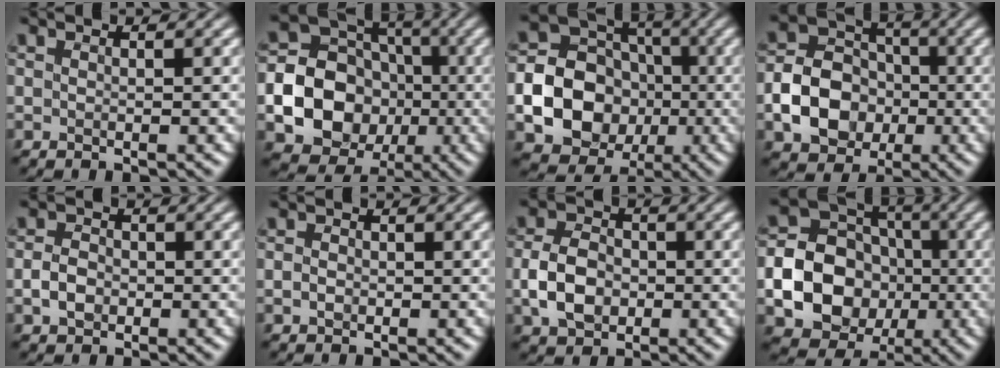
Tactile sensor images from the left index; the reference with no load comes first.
{"total": 17.0, "force": [-3.5, 15.5, 6.2], "torque": [-0.146, -0.027, -0.077]}
{"total": 14.9, "force": [-2.9, 13.3, 5.9], "torque": [-0.126, -0.022, -0.069]}
{"total": 6.9, "force": [-1.8, 5.5, 3.8], "torque": [-0.062, 0.004, -0.041]}
{"total": 2.0, "force": [-0.7, 1.5, 1.1], "torque": [-0.022, 0.004, -0.018]}
{"total": 0.7, "force": [-0.3, 0.5, 0.3], "torque": [-0.008, 0.002, -0.008]}
{"total": 4.7, "force": [-1.1, 3.4, 3.0], "torque": [-0.064, 0.005, -0.024]}
{"total": 14.6, "force": [-2.8, 13.0, 5.9], "torque": [-0.123, -0.022, -0.067]}